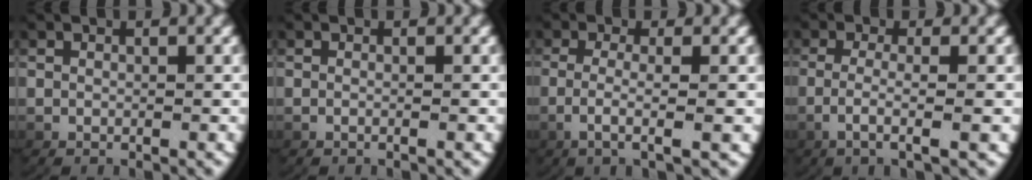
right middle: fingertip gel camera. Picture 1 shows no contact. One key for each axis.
{"total": 0.6, "fx": -0.5, "fy": -0.1, "fz": 0.3, "tx": -0.009, "ty": 0.000, "tz": -0.008}
{"total": 3.5, "fx": -0.4, "fy": 0.2, "fz": 3.5, "tx": -0.076, "ty": -0.010, "tz": 0.001}
{"total": 3.4, "fx": -0.7, "fy": 0.1, "fz": 3.3, "tx": -0.074, "ty": -0.010, "tz": -0.004}